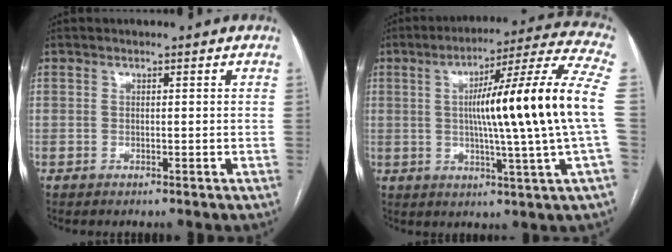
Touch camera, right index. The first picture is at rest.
{"total": 19.7, "force": [0.9, -1.8, 19.6], "torque": [-0.291, 0.005, -0.003]}